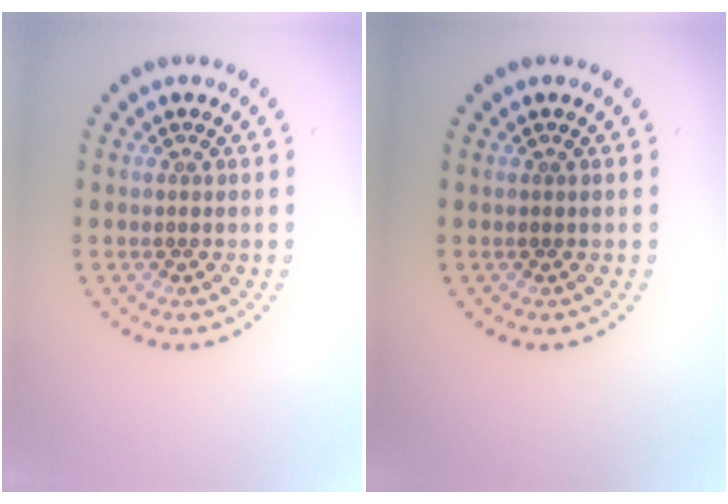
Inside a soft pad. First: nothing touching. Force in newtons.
{"total": 0.0}